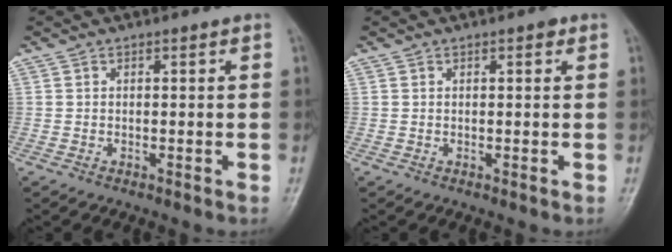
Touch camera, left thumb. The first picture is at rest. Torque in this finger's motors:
{"motor_torque": [0.08, -0.06, 0.00, -0.08, 0.00]}